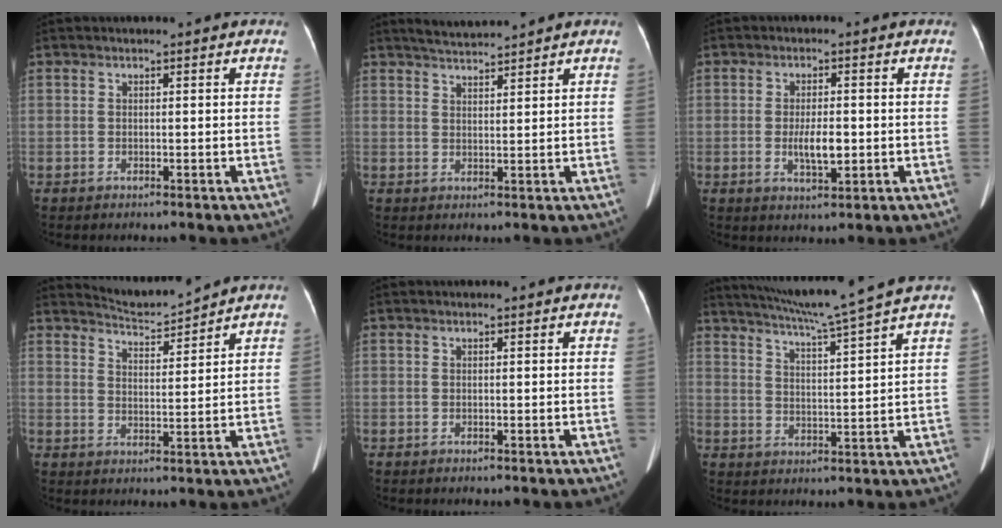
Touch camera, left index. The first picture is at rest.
{"total": 3.4, "force": [3.3, -0.5, 0.6], "torque": [-0.014, 0.011, 0.064]}
{"total": 4.7, "force": [-0.7, 1.5, 4.4], "torque": [-0.083, -0.004, -0.010]}
{"total": 5.0, "force": [4.9, -1.0, -0.4], "torque": [-0.004, -0.007, 0.091]}
{"total": 0.0}
{"total": 12.2, "force": [10.5, -2.5, 5.8], "torque": [-0.104, -0.012, 0.158]}